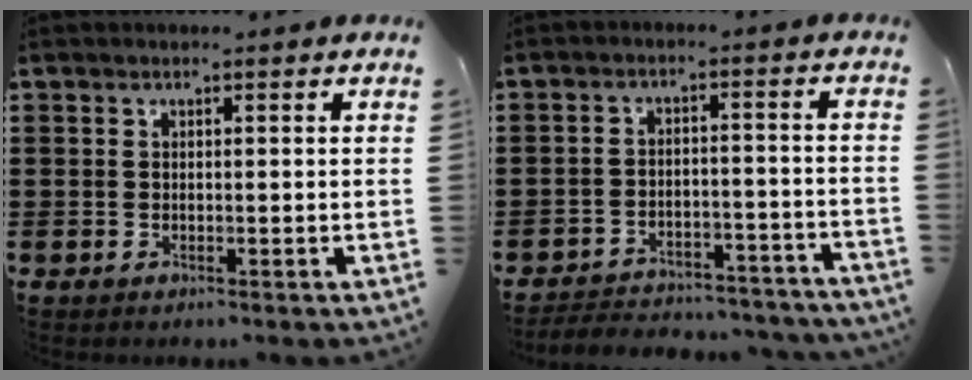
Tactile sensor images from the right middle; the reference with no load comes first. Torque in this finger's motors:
{"motor_torque": [0.13, -0.01, 0.48, 0.09]}